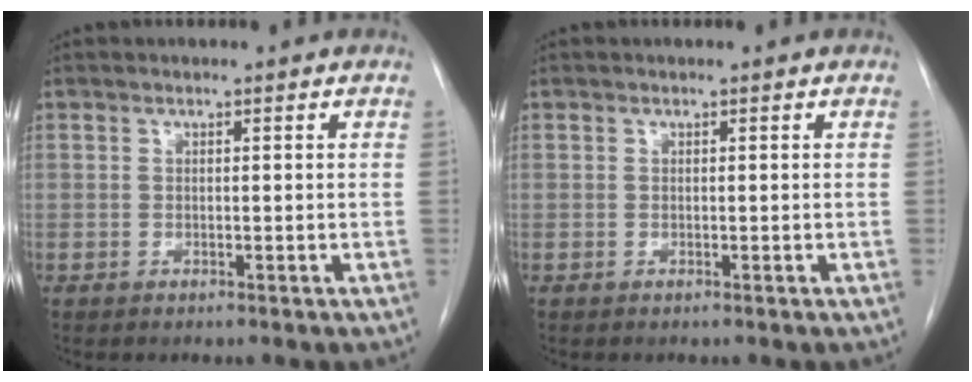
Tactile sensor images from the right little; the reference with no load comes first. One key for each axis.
{"total": 0.0}